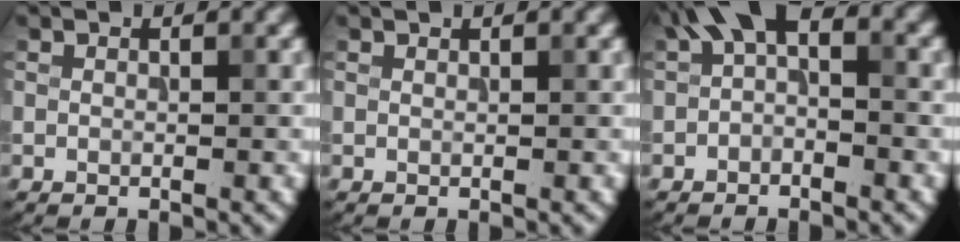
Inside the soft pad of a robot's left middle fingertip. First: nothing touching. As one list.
[{"total": 0.0}, {"total": 4.2, "force": [0.3, 2.4, 3.5], "torque": [-0.054, 0.016, -0.010]}]